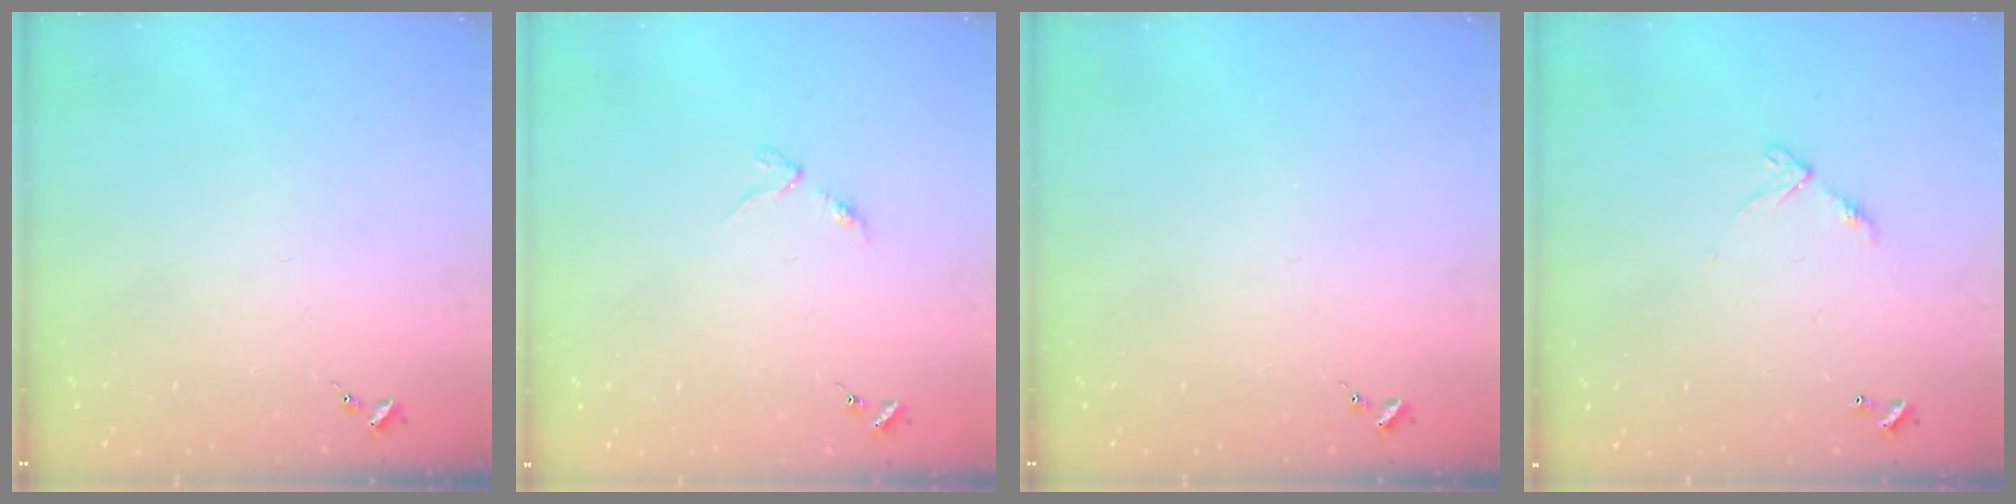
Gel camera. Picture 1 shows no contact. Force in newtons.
{"total": 2.9, "press": 2.8, "slide": 0.4}
{"total": 0.0}
{"total": 6.1, "press": 6.0, "slide": 0.6}